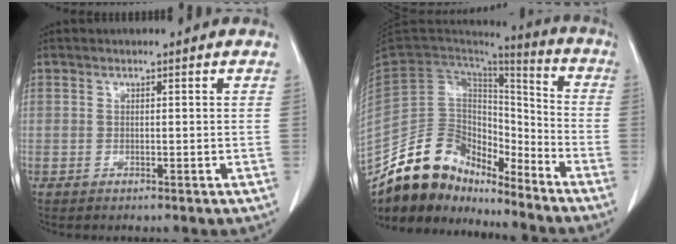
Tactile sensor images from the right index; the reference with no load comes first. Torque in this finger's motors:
{"motor_torque": [-0.41, -0.64, -0.31, -0.21]}